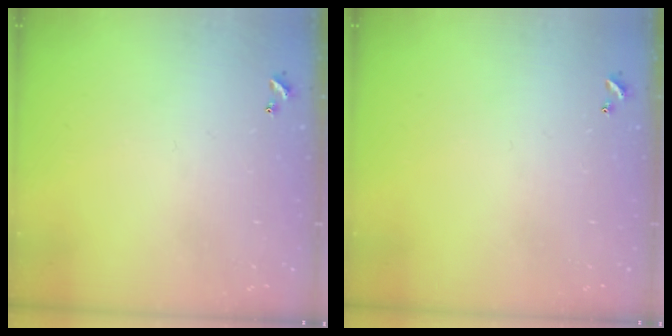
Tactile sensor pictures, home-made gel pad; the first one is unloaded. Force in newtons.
{"total": 0.0}